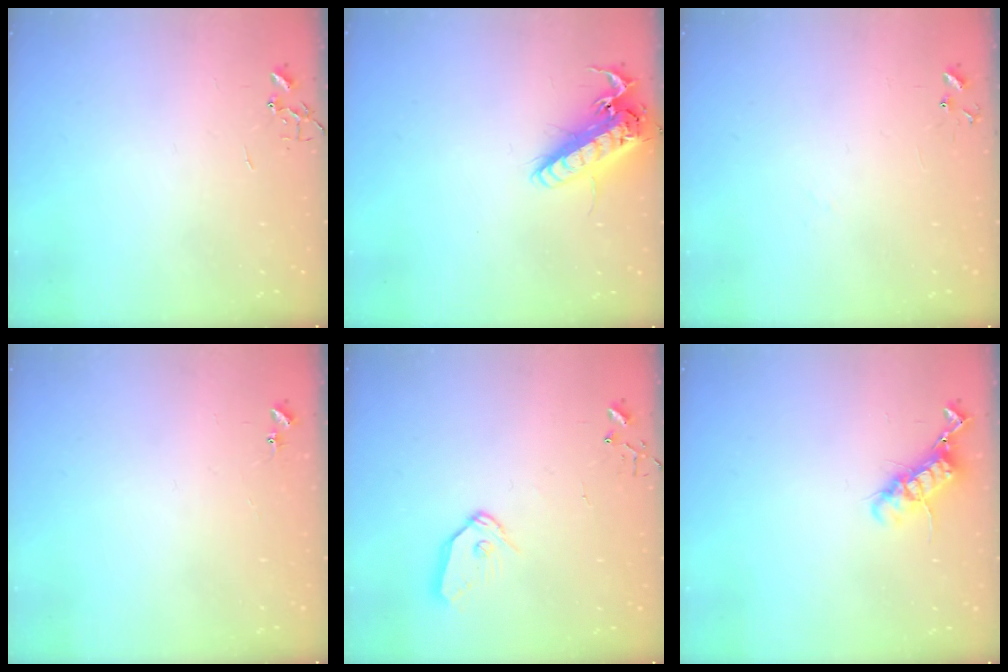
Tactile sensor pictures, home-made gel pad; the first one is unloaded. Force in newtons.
{"total": 17.4, "press": 17.1, "slide": 3.3}
{"total": 6.8, "press": 6.8, "slide": 0.6}
{"total": 5.4, "press": 5.4, "slide": 0.6}
{"total": 8.9, "press": 8.8, "slide": 0.6}
{"total": 11.9, "press": 11.8, "slide": 0.9}